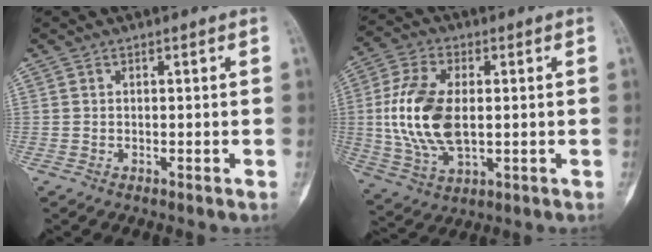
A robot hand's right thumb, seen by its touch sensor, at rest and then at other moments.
{"total": 14.9, "force": [0.6, 8.2, 12.4], "torque": [-0.258, -0.004, 0.015]}